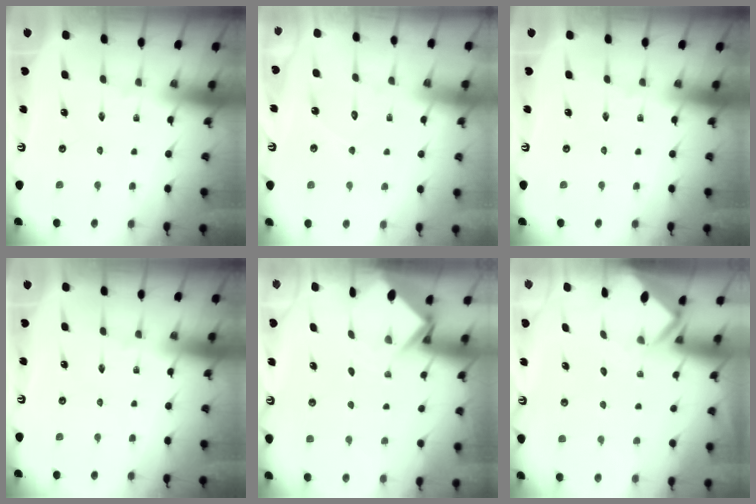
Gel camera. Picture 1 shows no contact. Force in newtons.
{"total": 5.8, "press": 5.8, "slide": 0.6}
{"total": 0.0}
{"total": 0.0}
{"total": 3.8, "press": 3.8, "slide": 0.2}
{"total": 3.1, "press": 3.1, "slide": 0.2}